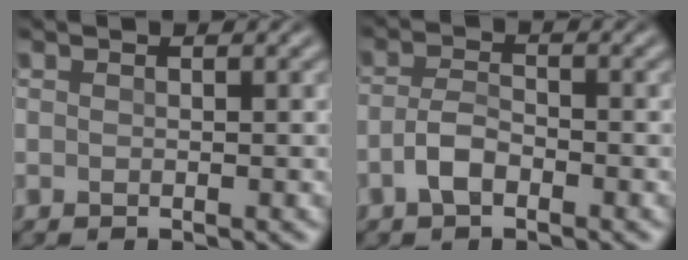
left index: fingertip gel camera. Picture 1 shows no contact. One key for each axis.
{"total": 2.6, "fx": -1.2, "fy": 1.3, "fz": 1.9, "tx": -0.040, "ty": 0.004, "tz": -0.030}